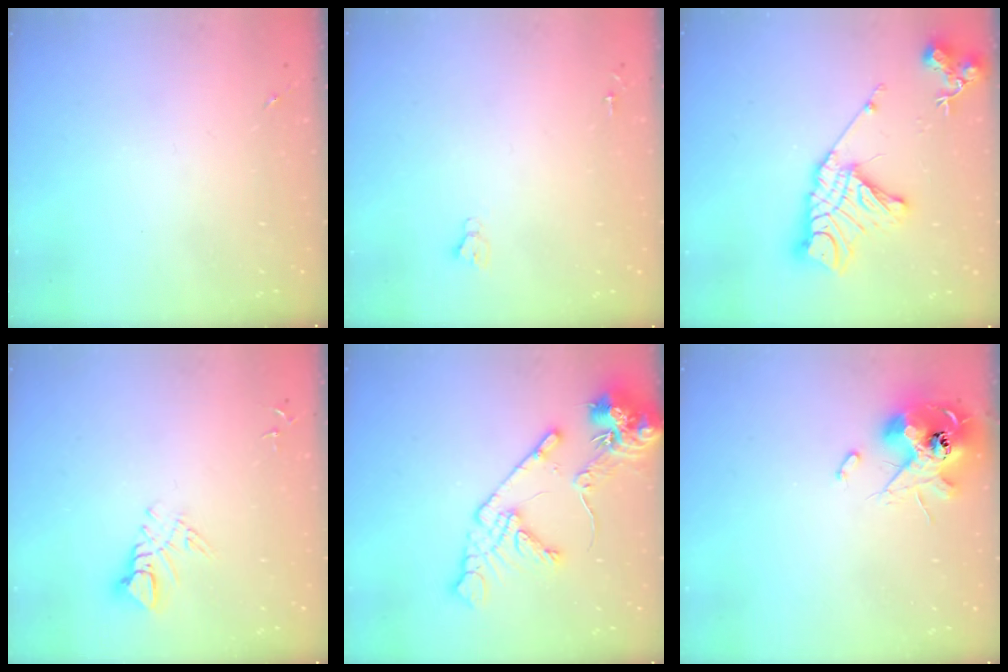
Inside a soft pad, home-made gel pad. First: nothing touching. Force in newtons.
{"total": 2.7, "press": 2.7, "slide": 0.0}
{"total": 19.1, "press": 19.0, "slide": 1.8}
{"total": 7.1, "press": 7.1, "slide": 0.7}
{"total": 15.4, "press": 15.2, "slide": 2.2}
{"total": 13.1, "press": 13.0, "slide": 1.6}